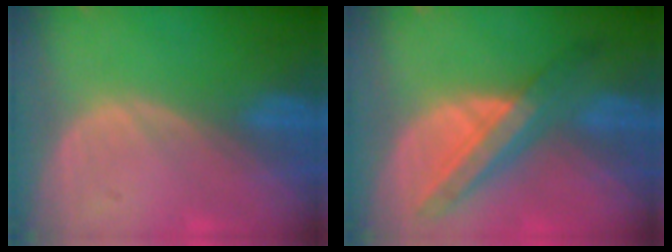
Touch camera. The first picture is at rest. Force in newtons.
{"total": 7.2, "press": 6.8, "slide": 2.4}